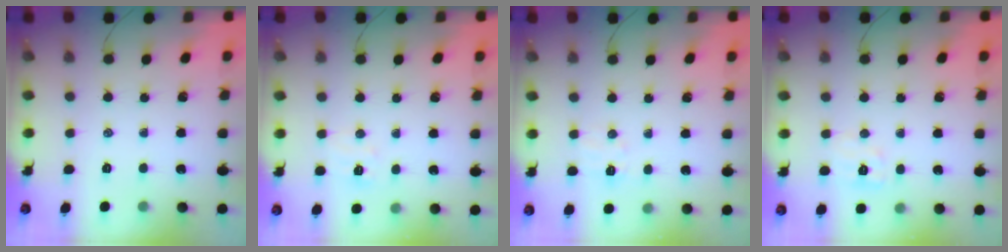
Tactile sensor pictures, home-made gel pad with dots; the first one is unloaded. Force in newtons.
{"total": 4.6, "press": 4.5, "slide": 1.0}
{"total": 4.5, "press": 4.4, "slide": 1.0}
{"total": 7.4, "press": 7.3, "slide": 1.2}